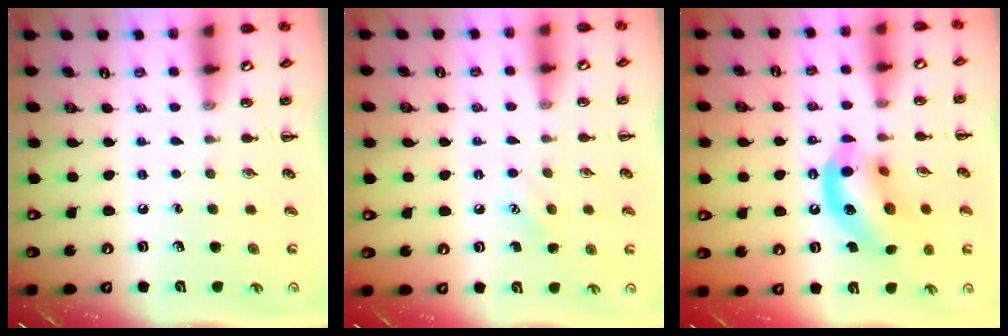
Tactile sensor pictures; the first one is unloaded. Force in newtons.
{"total": 6.0, "press": 5.8, "slide": 1.7}
{"total": 14.7, "press": 14.5, "slide": 2.1}